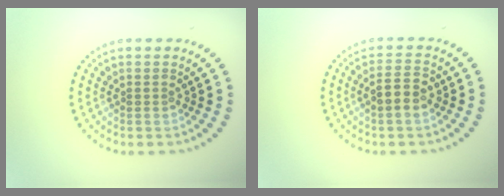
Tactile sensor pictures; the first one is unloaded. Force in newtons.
{"total": 2.5, "press": 2.5, "slide": 0.4}